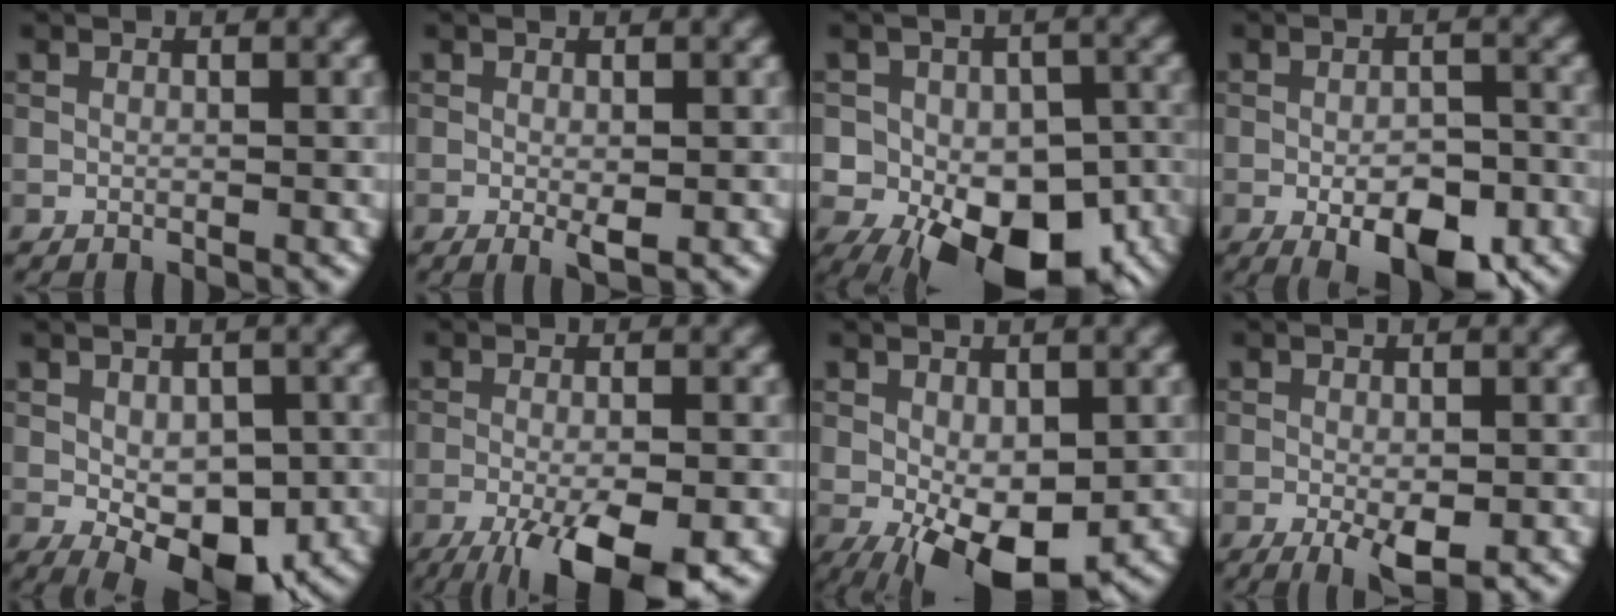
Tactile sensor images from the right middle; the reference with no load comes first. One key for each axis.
{"total": 1.4, "fx": -0.2, "fy": 0.4, "fz": 1.3, "tx": -0.023, "ty": -0.008, "tz": -0.003}
{"total": 14.1, "fx": -6.3, "fy": 9.5, "fz": 8.3, "tx": -0.082, "ty": -0.010, "tz": -0.099}
{"total": 6.6, "fx": -3.2, "fy": 2.7, "fz": 5.1, "tx": -0.073, "ty": -0.004, "tz": -0.046}
{"total": 7.1, "fx": -2.1, "fy": 3.7, "fz": 5.7, "tx": -0.096, "ty": -0.017, "tz": -0.027}
{"total": 9.7, "fx": -5.6, "fy": 2.8, "fz": 7.4, "tx": -0.128, "ty": -0.027, "tz": -0.089}
{"total": 8.5, "fx": -2.8, "fy": 4.2, "fz": 6.8, "tx": -0.126, "ty": -0.019, "tz": -0.035}
{"total": 3.4, "fx": -1.4, "fy": 1.2, "fz": 2.9, "tx": -0.049, "ty": -0.008, "tz": -0.019}